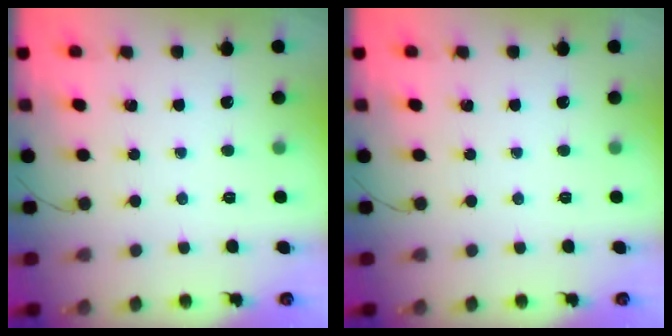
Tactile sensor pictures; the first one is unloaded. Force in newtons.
{"total": 0.0}